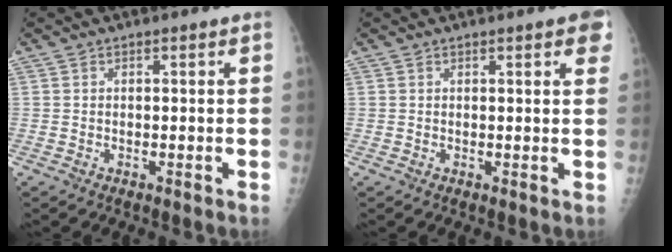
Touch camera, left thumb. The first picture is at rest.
{"total": 4.1, "force": [2.2, 1.0, 3.4], "torque": [-0.028, -0.001, 0.020]}